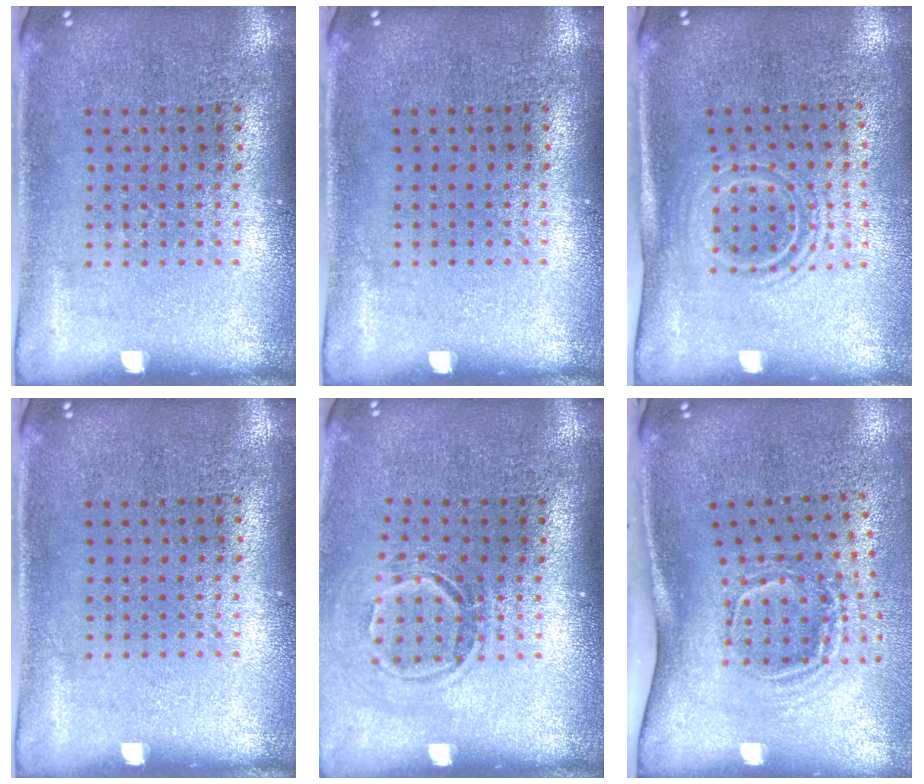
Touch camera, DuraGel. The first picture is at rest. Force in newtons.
{"total": 0.0}
{"total": 1.6, "press": 1.2, "slide": 1.0}
{"total": 0.0}
{"total": 1.6, "press": 1.1, "slide": 1.2}
{"total": 1.9, "press": 1.2, "slide": 1.6}